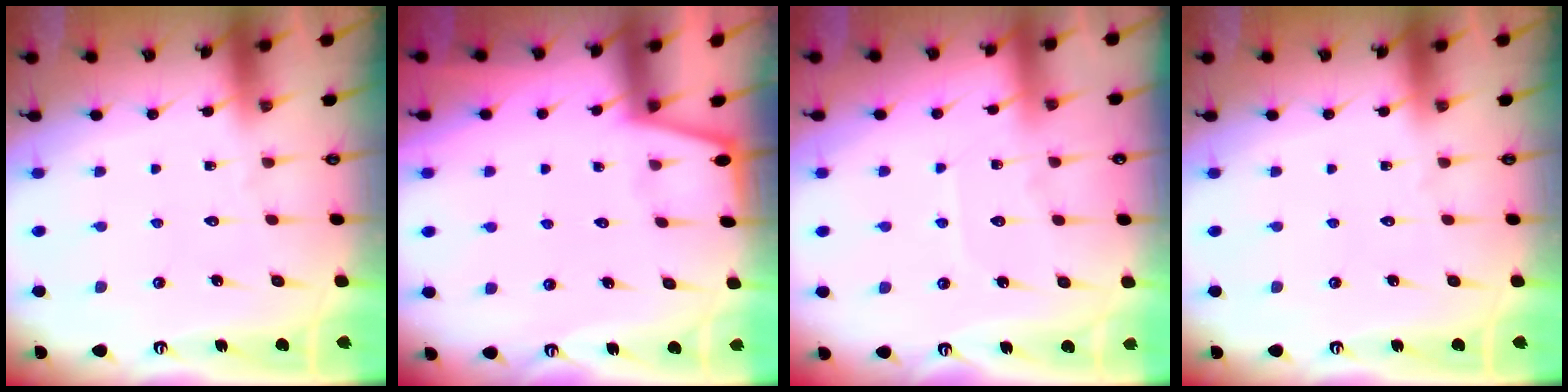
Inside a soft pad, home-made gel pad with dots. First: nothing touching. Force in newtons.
{"total": 1.1, "press": 1.1, "slide": 0.1}
{"total": 5.0, "press": 4.9, "slide": 0.6}
{"total": 0.0}